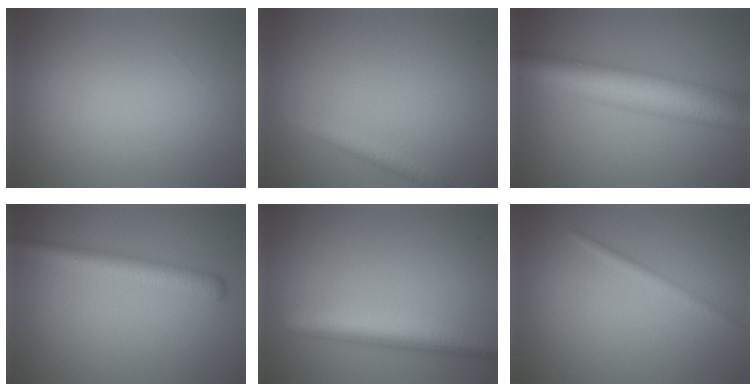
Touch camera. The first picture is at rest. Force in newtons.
{"total": 1.6, "press": 1.6, "slide": 0.0}
{"total": 9.2, "press": 9.2, "slide": 0.0}
{"total": 3.4, "press": 3.4, "slide": 0.1}
{"total": 4.7, "press": 4.7, "slide": 0.3}
{"total": 1.4, "press": 1.4, "slide": 0.1}